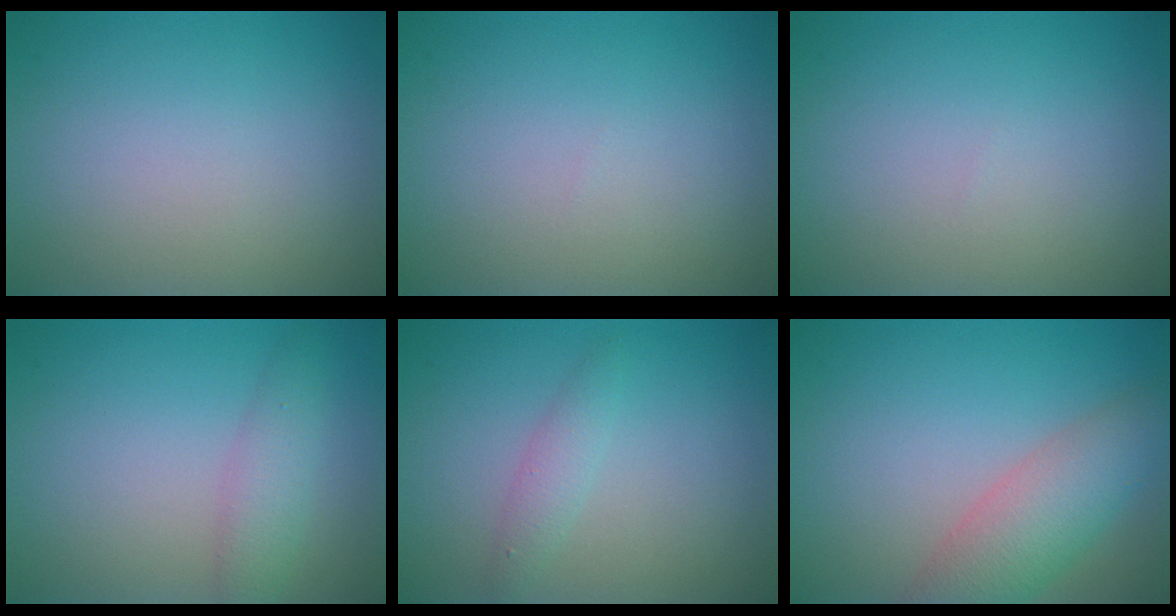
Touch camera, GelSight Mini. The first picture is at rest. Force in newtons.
{"total": 0.0}
{"total": 0.0}
{"total": 2.5, "press": 2.5, "slide": 0.0}
{"total": 1.6, "press": 1.6, "slide": 0.1}
{"total": 5.2, "press": 5.2, "slide": 0.1}